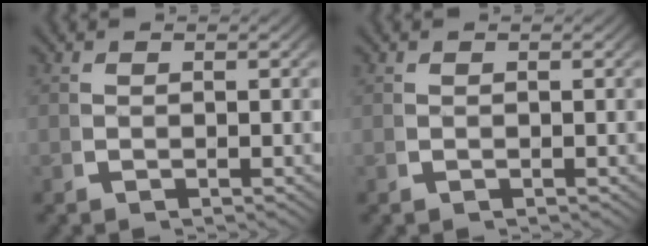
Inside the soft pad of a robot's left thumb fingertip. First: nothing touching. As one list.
[{"total": 0.0}]